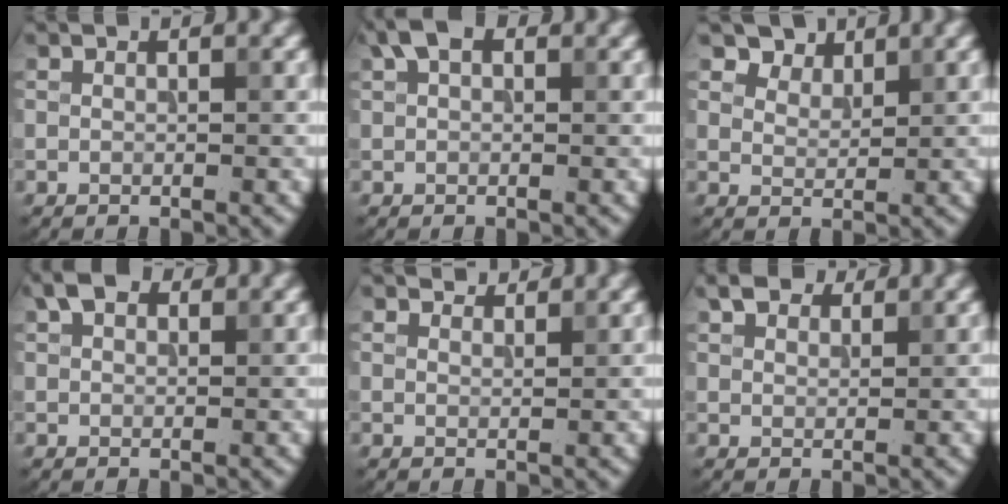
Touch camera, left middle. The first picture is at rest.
{"total": 2.8, "force": [1.5, 1.6, 1.7], "torque": [-0.026, 0.008, 0.019]}
{"total": 3.3, "force": [2.9, 1.5, 0.7], "torque": [-0.028, -0.020, 0.062]}
{"total": 2.6, "force": [1.6, 1.5, 1.4], "torque": [-0.028, 0.010, 0.028]}
{"total": 2.4, "force": [2.3, 0.4, 0.5], "torque": [-0.015, 0.004, 0.030]}
{"total": 2.7, "force": [2.1, 1.3, 0.9], "torque": [-0.021, 0.008, 0.041]}